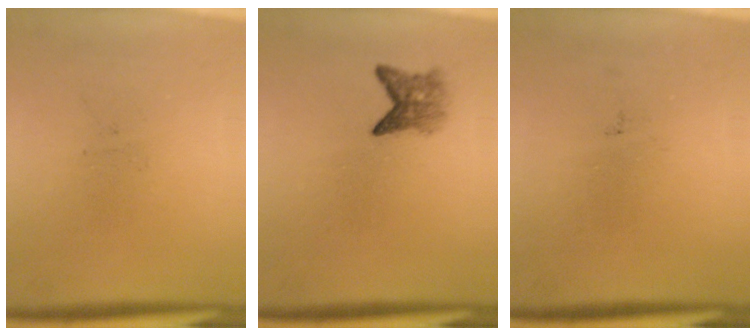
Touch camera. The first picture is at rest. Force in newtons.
{"total": 3.0}
{"total": 0.0}